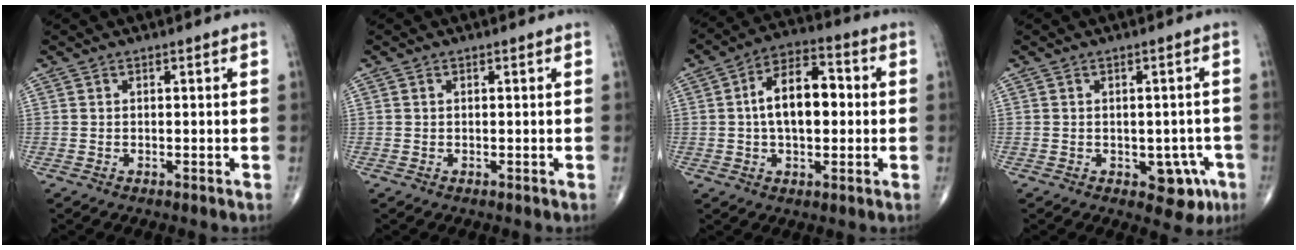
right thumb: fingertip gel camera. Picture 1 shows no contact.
{"total": 0.0}
{"total": 12.2, "force": [0.5, 6.8, 10.1], "torque": [-0.153, 0.027, 0.001]}
{"total": 6.1, "force": [-2.3, 3.8, 4.2], "torque": [-0.017, 0.010, -0.022]}